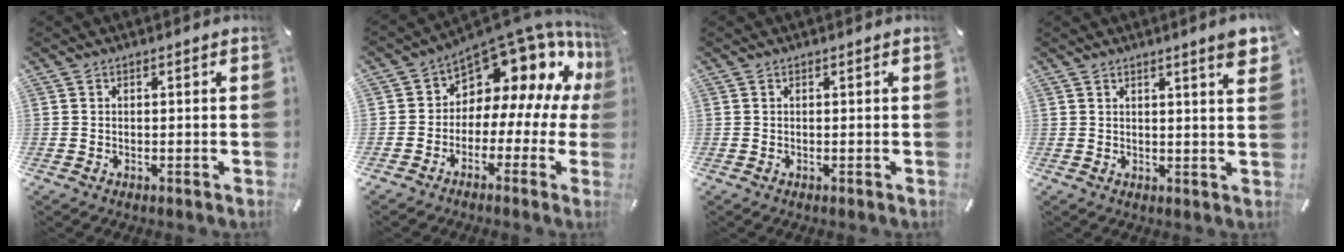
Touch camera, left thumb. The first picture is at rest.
{"total": 11.9, "force": [7.3, 7.3, 5.8], "torque": [-0.096, -0.077, 0.127]}
{"total": 0.0}
{"total": 4.5, "force": [2.9, 0.2, 3.4], "torque": [-0.055, -0.015, 0.047]}